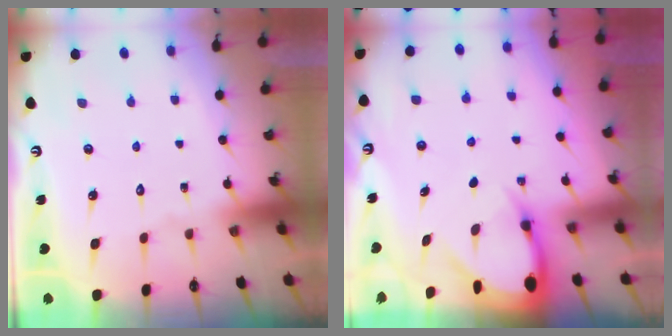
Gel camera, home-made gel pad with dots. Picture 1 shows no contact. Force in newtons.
{"total": 3.7, "press": 3.6, "slide": 0.6}